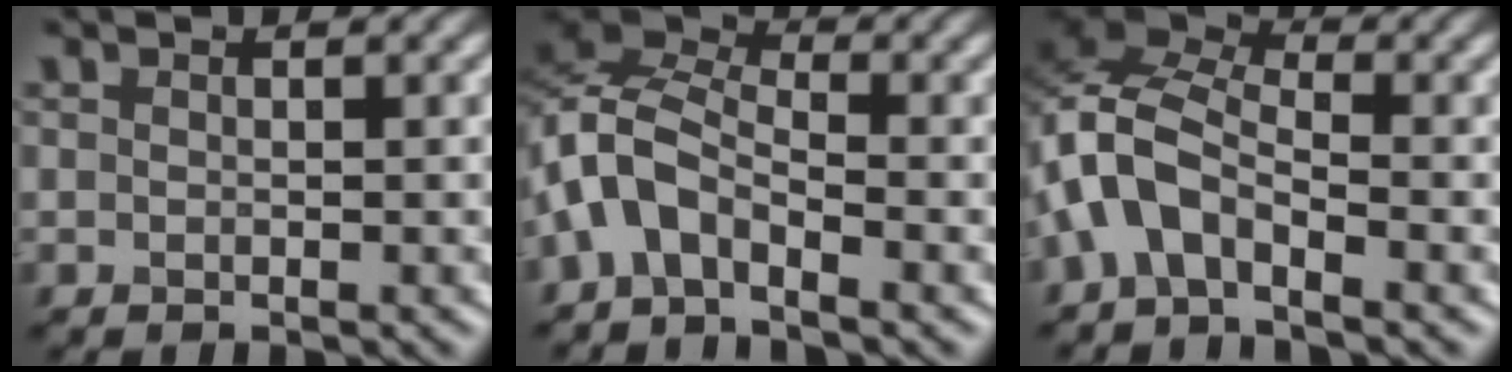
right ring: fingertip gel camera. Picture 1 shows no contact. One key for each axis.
{"total": 5.3, "fx": -2.9, "fy": 2.9, "fz": 3.5, "tx": -0.069, "ty": 0.008, "tz": -0.072}
{"total": 6.2, "fx": -2.6, "fy": 3.3, "fz": 4.5, "tx": -0.096, "ty": 0.013, "tz": -0.065}